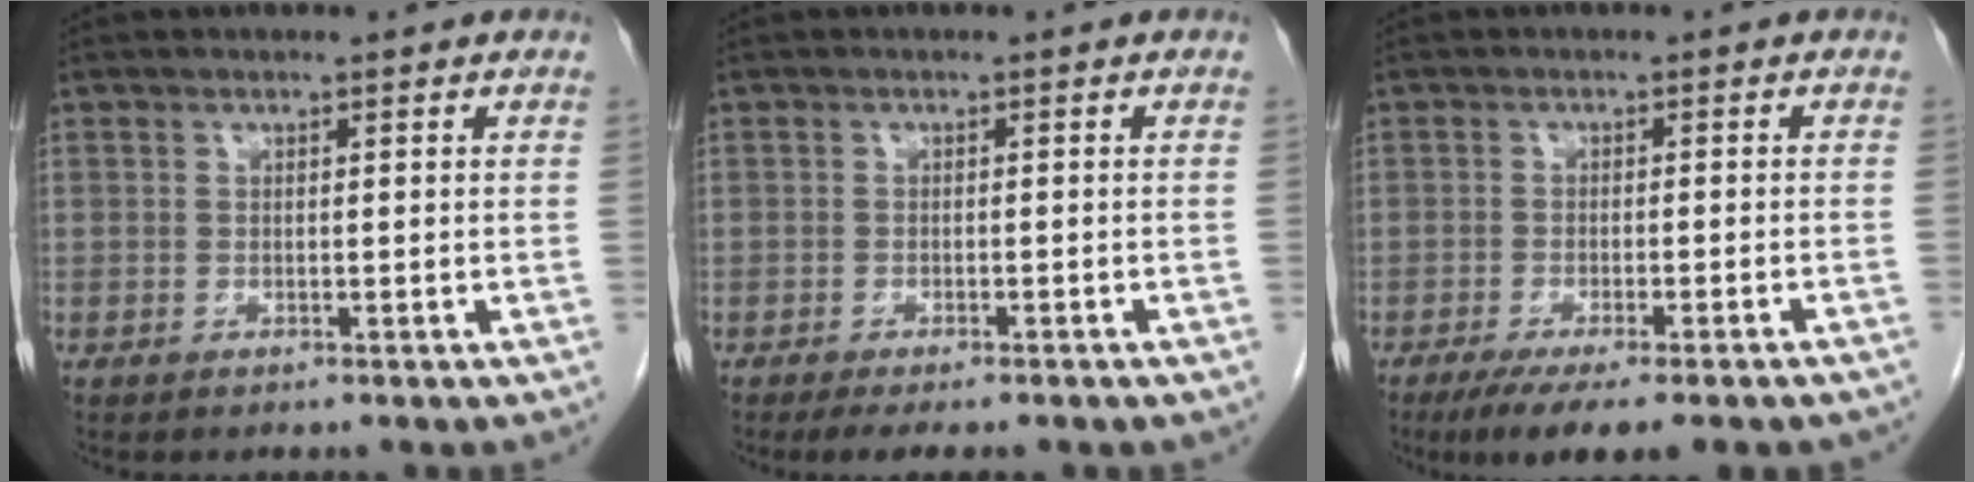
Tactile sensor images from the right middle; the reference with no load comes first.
{"total": 6.9, "force": [-5.5, 1.8, 3.7], "torque": [-0.043, -0.007, -0.070]}
{"total": 12.8, "force": [-10.3, 2.1, 7.4], "torque": [-0.089, -0.015, -0.141]}